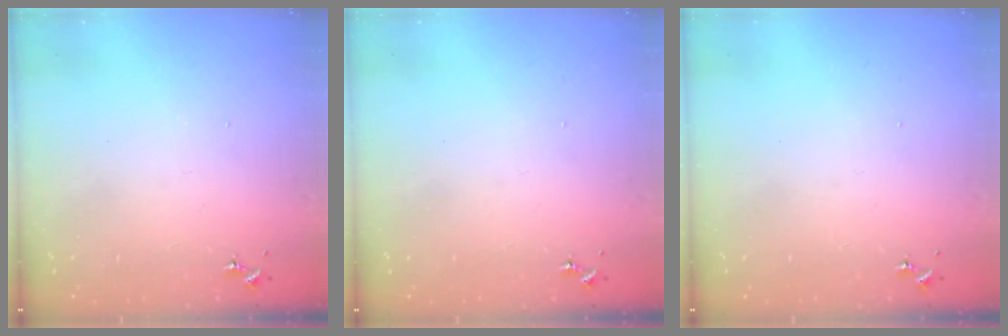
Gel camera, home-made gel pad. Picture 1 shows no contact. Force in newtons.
{"total": 0.0}
{"total": 0.0}